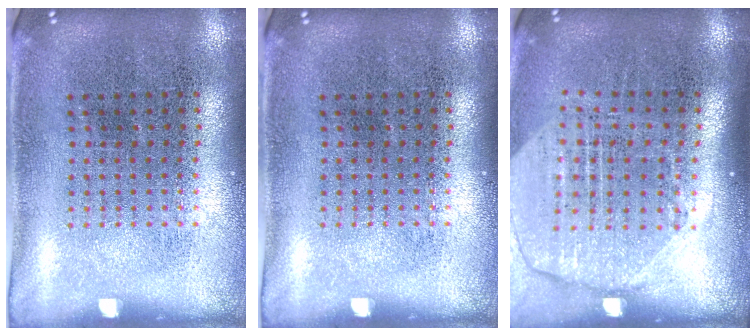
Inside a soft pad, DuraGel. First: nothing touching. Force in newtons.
{"total": 0.0}
{"total": 1.9, "press": 1.7, "slide": 0.9}